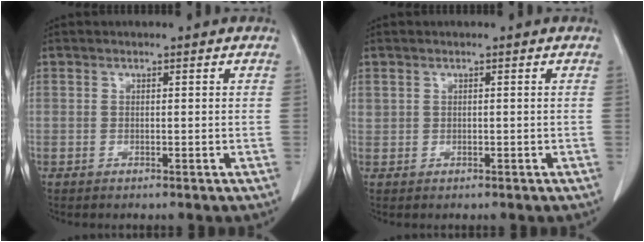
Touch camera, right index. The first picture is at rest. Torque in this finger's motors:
{"motor_torque": [0.05, -0.02, 0.02, 0.01]}